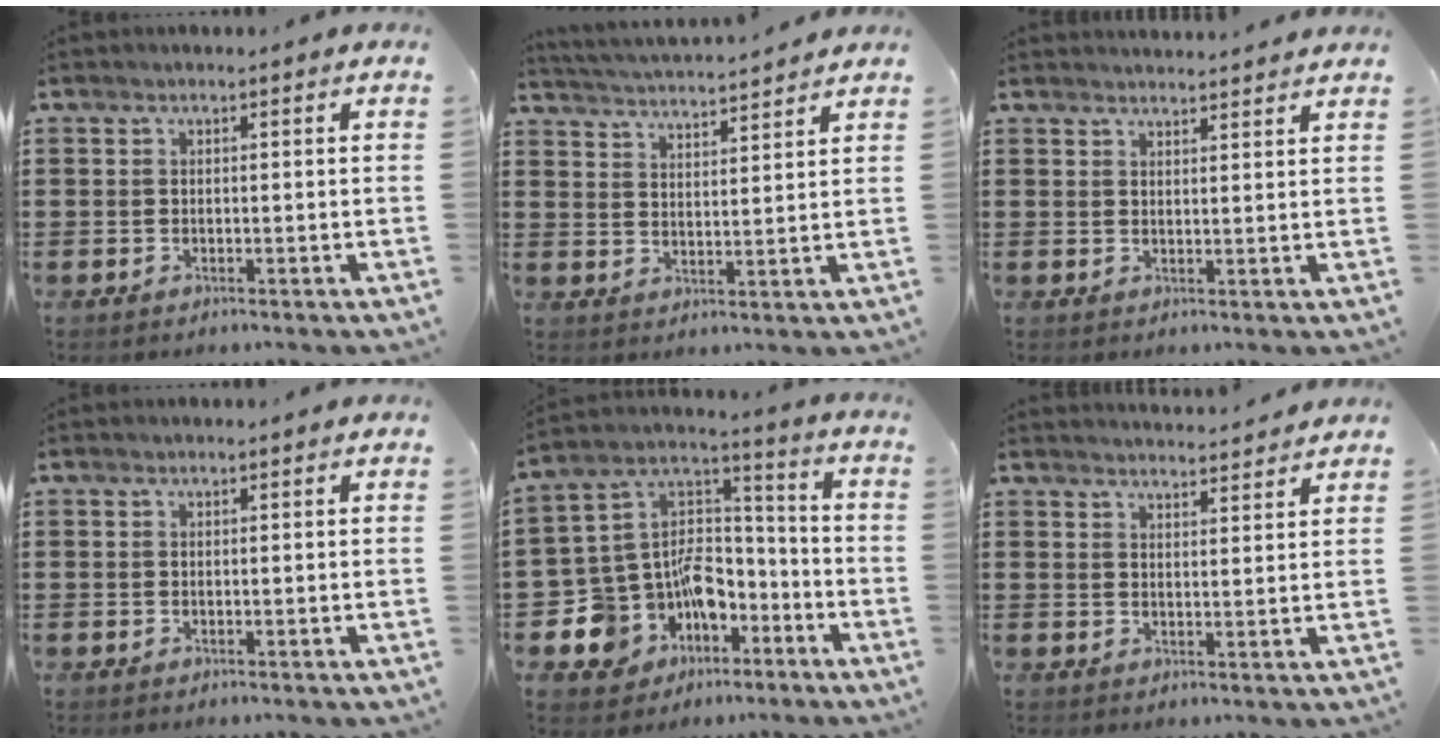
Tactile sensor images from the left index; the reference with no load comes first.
{"total": 3.4, "force": [3.3, -0.6, -0.1], "torque": [-0.016, -0.026, 0.055]}
{"total": 2.0, "force": [2.0, -0.2, -0.1], "torque": [-0.004, -0.004, 0.039]}
{"total": 0.0}
{"total": 10.5, "force": [-5.9, 8.3, 2.7], "torque": [-0.099, -0.005, -0.107]}
{"total": 2.7, "force": [2.7, -0.2, -0.1], "torque": [-0.008, -0.012, 0.050]}